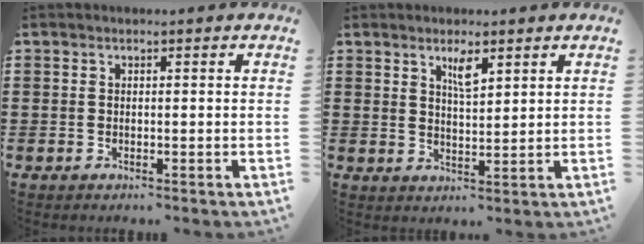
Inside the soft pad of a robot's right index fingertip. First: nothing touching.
{"total": 3.4, "force": [2.1, 0.9, 2.5], "torque": [-0.038, -0.002, 0.032]}